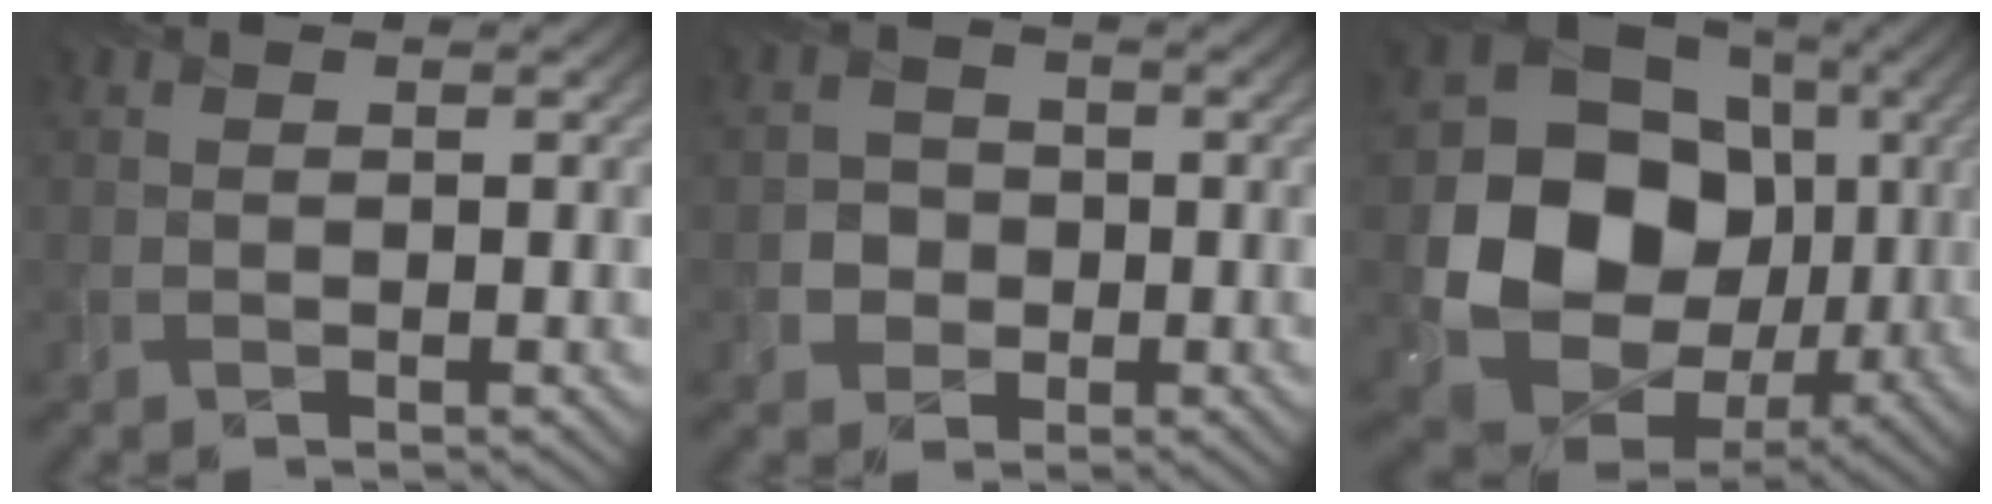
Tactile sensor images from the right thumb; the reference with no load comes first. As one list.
[{"total": 2.9, "force": [-0.8, 2.8, 0.0], "torque": [0.008, -0.003, -0.022]}, {"total": 16.6, "force": [-0.3, 14.1, 8.7], "torque": [-0.165, -0.040, 0.005]}]